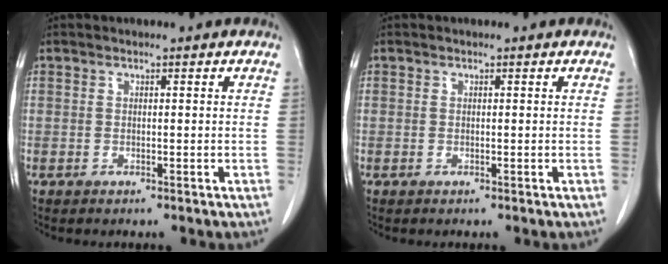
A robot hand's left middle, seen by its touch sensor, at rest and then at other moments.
{"total": 0.0}